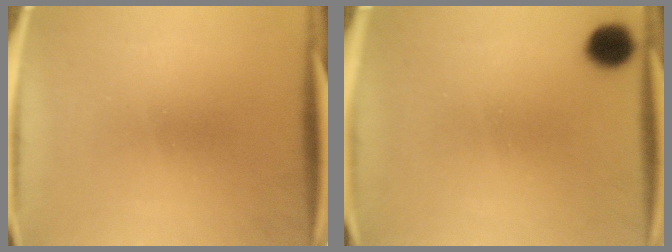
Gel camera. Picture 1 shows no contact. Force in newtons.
{"total": 4.8}